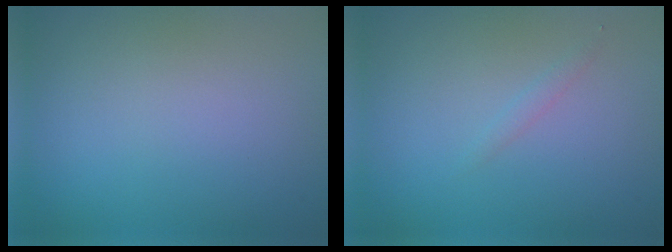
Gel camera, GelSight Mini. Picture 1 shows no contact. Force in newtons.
{"total": 0.7, "press": 0.7, "slide": 0.1}